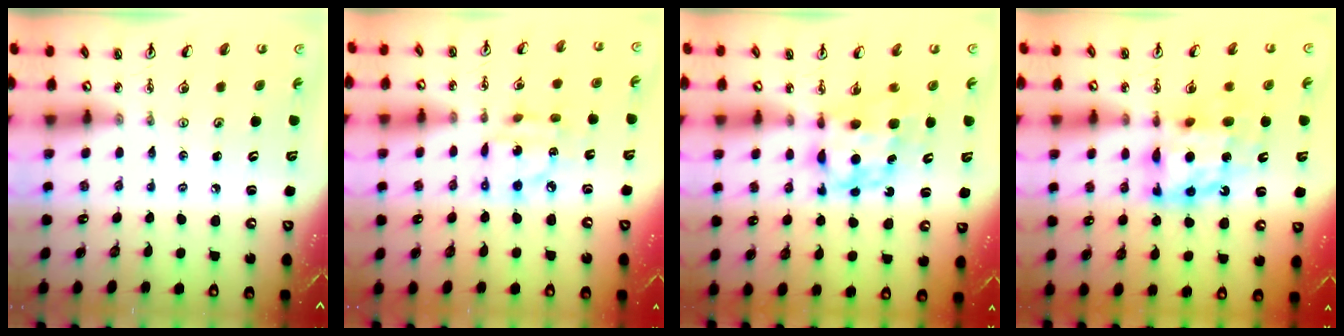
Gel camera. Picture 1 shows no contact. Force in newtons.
{"total": 9.5, "press": 9.5, "slide": 0.6}
{"total": 6.7, "press": 6.7, "slide": 0.6}
{"total": 12.7, "press": 12.7, "slide": 1.5}